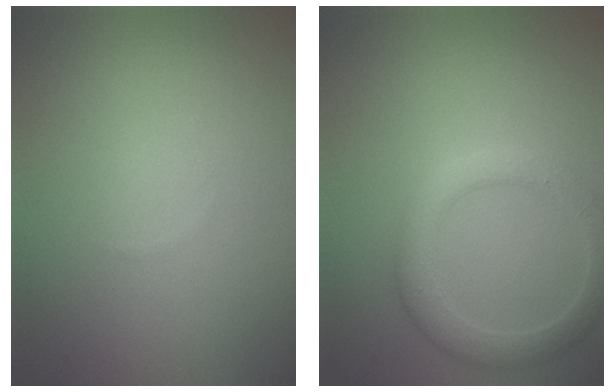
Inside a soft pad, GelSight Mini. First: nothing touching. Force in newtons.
{"total": 3.1, "press": 3.1, "slide": 0.1}